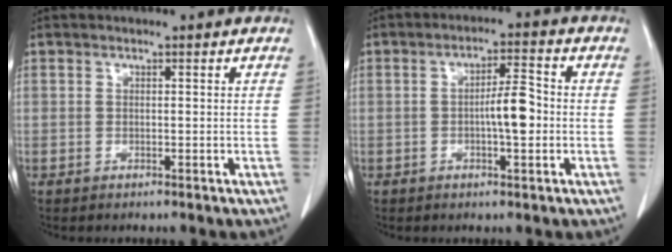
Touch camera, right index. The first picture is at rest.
{"total": 5.6, "force": [-0.7, 1.1, 5.4], "torque": [-0.093, 0.009, -0.011]}